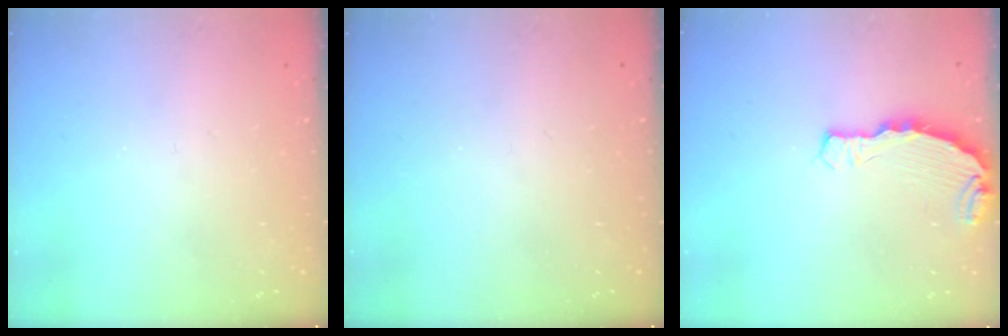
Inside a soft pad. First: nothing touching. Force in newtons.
{"total": 0.0}
{"total": 4.7, "press": 4.7, "slide": 0.5}